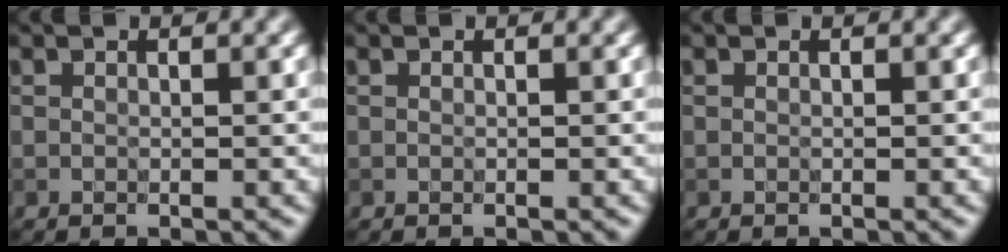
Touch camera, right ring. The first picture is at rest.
{"total": 0.0}
{"total": 0.0}